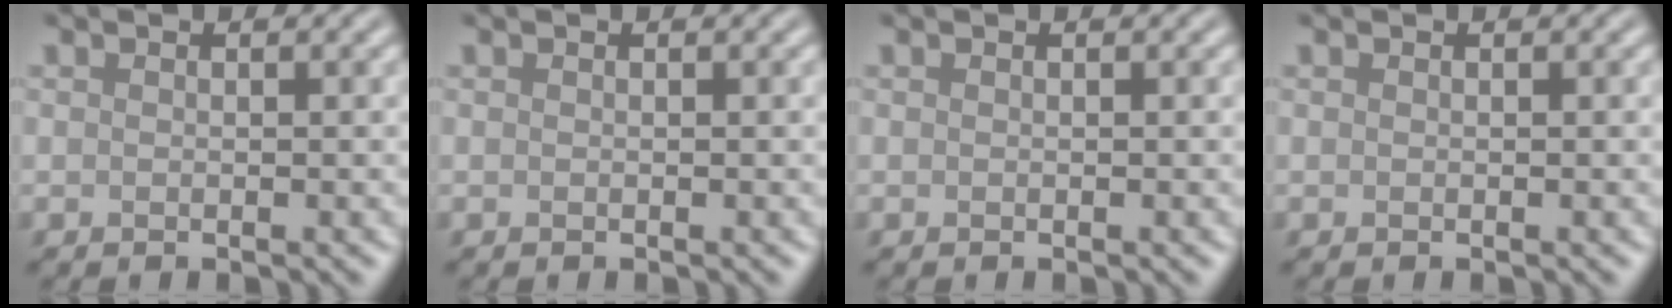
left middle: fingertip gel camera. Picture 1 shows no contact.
{"total": 0.0}
{"total": 0.0}
{"total": 0.0}